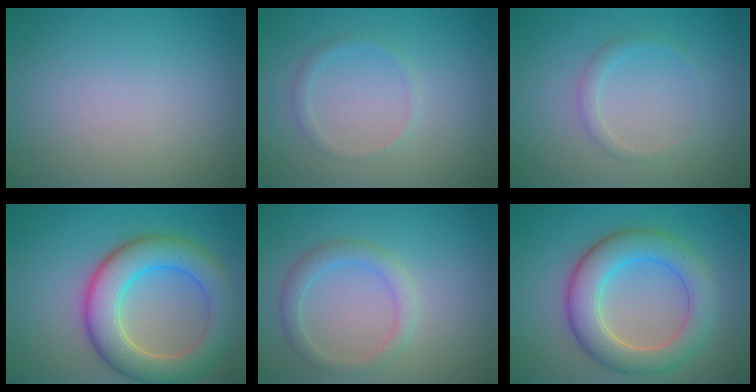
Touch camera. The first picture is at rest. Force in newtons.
{"total": 1.1, "press": 1.1, "slide": 0.0}
{"total": 1.2, "press": 1.2, "slide": 0.1}
{"total": 7.9, "press": 7.9, "slide": 0.5}
{"total": 2.2, "press": 2.2, "slide": 0.1}
{"total": 6.5, "press": 6.5, "slide": 0.4}